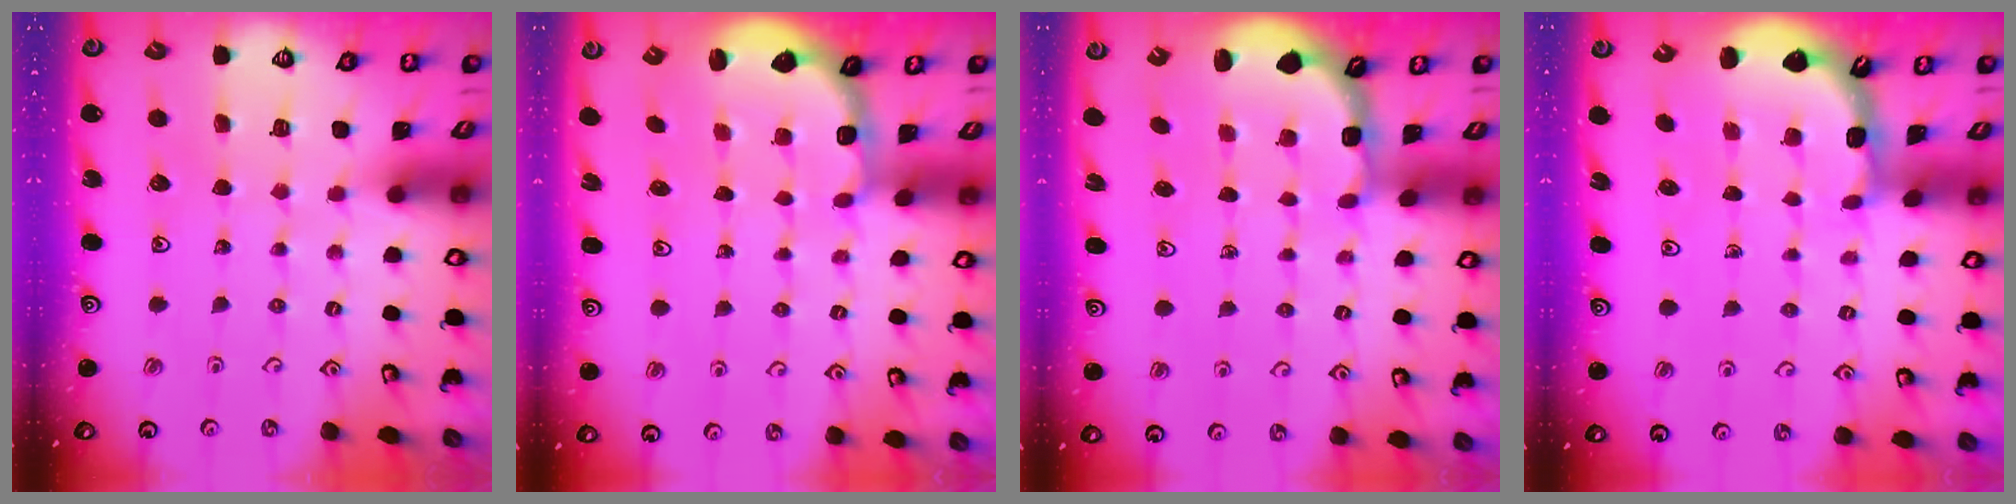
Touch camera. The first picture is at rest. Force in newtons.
{"total": 2.8, "press": 2.1, "slide": 1.9}
{"total": 2.8, "press": 2.2, "slide": 1.7}
{"total": 1.9, "press": 1.9, "slide": 0.2}